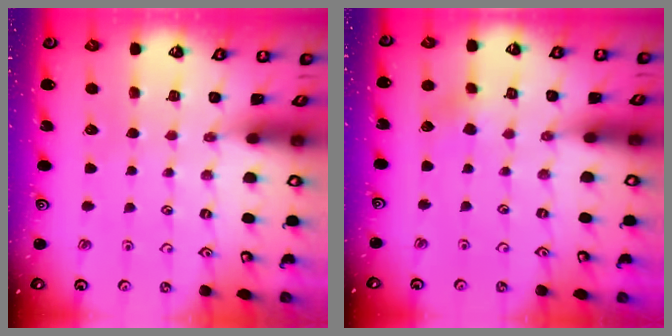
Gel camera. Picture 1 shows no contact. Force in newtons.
{"total": 2.5, "press": 2.5, "slide": 0.3}